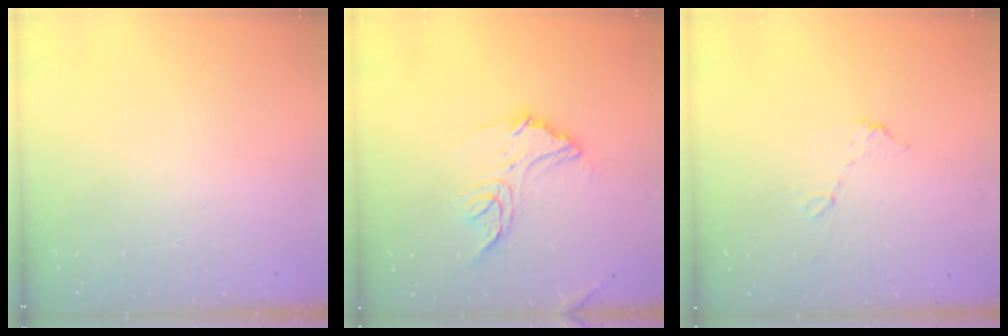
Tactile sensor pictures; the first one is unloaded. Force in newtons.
{"total": 13.8, "press": 13.8, "slide": 0.9}
{"total": 6.0, "press": 6.0, "slide": 0.3}